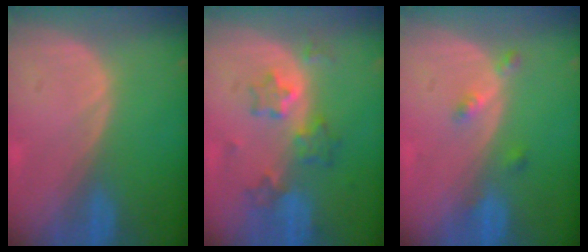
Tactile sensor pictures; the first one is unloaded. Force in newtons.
{"total": 6.9, "press": 6.1, "slide": 3.0}
{"total": 2.7, "press": 2.3, "slide": 1.5}